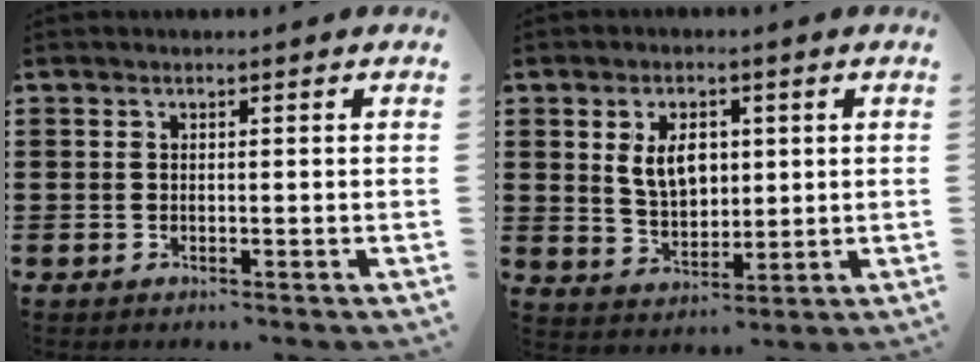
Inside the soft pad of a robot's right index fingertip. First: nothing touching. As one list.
[{"total": 6.3, "force": [1.5, 4.0, 4.5], "torque": [-0.086, 0.008, 0.022]}]